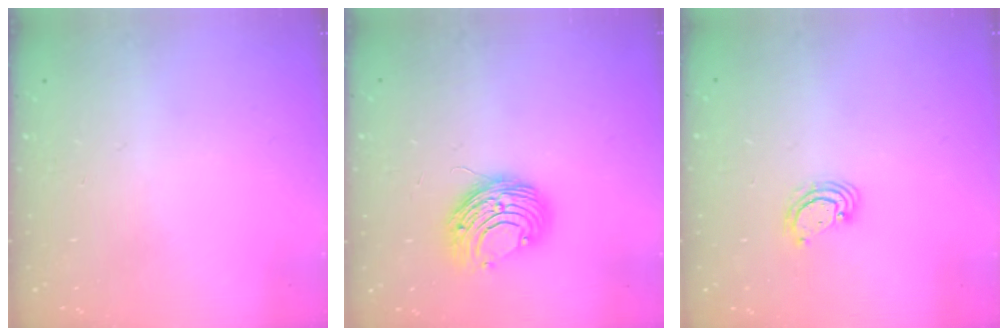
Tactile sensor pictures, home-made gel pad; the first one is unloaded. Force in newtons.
{"total": 8.8, "press": 8.8, "slide": 0.3}
{"total": 3.6, "press": 3.6, "slide": 0.4}